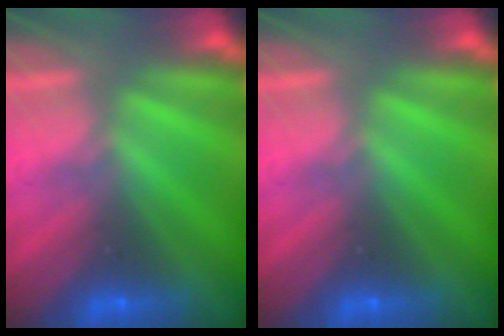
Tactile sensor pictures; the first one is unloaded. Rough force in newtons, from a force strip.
{"total": 0.0}